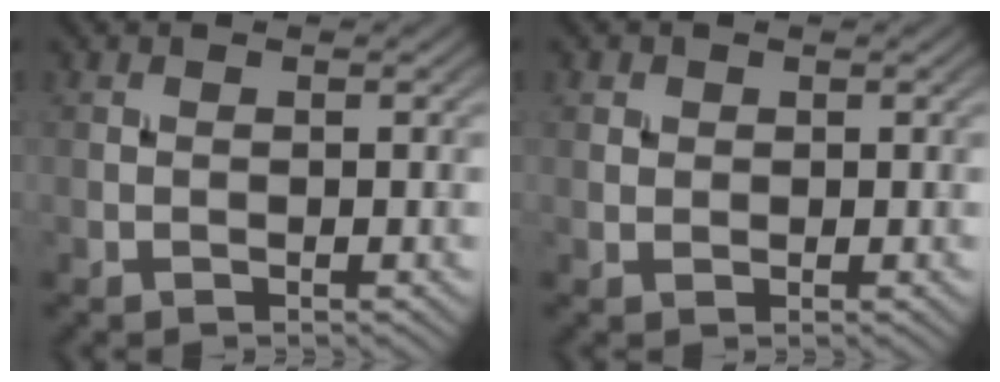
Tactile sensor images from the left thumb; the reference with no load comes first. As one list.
[{"total": 1.2, "force": [0.5, 1.1, 0.3], "torque": [-0.006, -0.002, 0.009]}]